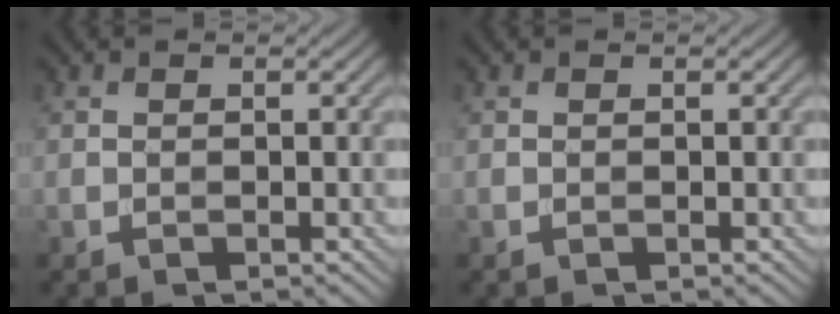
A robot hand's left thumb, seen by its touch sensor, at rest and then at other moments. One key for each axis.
{"total": 0.0}